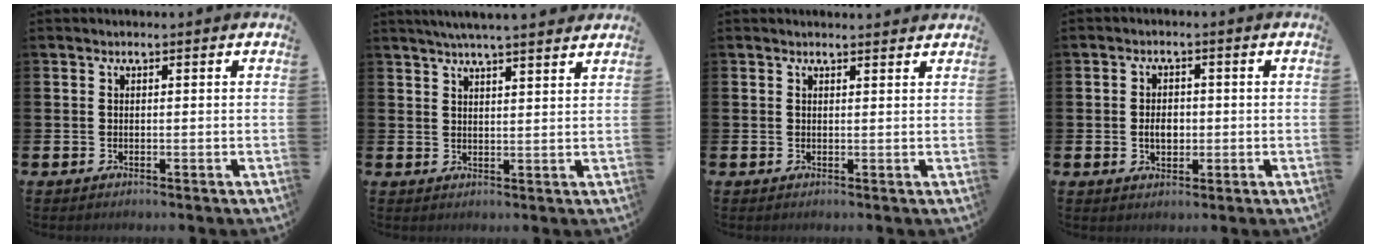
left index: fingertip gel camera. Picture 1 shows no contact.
{"total": 4.6, "force": [4.4, -0.4, 1.2], "torque": [-0.033, -0.014, 0.079]}
{"total": 1.2, "force": [1.1, 0.1, 0.0], "torque": [0.007, -0.005, 0.020]}
{"total": 3.1, "force": [-0.3, 2.1, 2.2], "torque": [-0.025, -0.001, -0.011]}